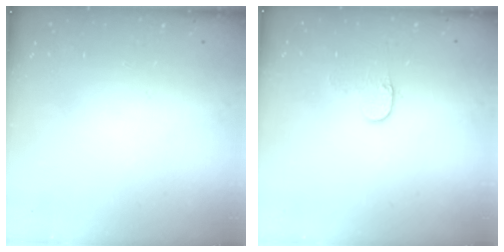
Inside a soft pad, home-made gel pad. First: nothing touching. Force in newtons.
{"total": 5.1, "press": 5.1, "slide": 0.5}